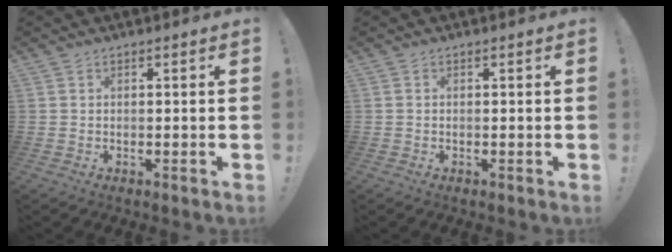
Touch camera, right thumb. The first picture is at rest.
{"total": 0.0}